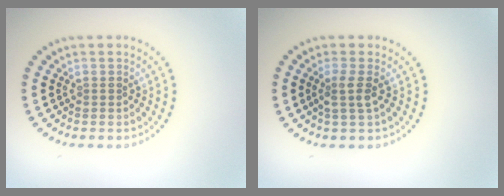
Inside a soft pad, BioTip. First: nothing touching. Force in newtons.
{"total": 1.9, "press": 1.5, "slide": 1.1}